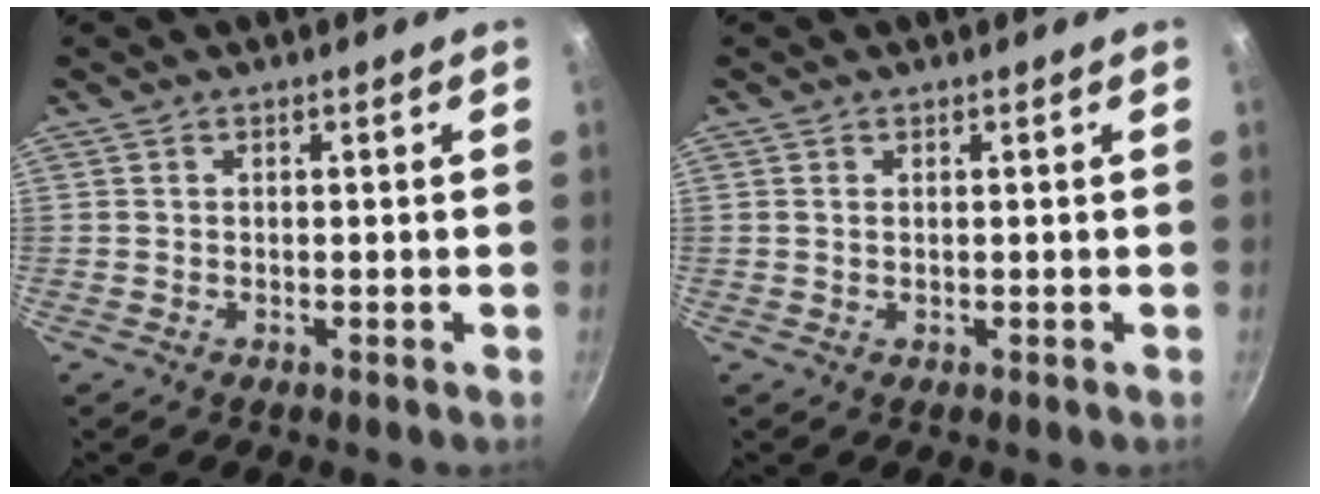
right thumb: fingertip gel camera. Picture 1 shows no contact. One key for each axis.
{"total": 0.7, "fx": 0.2, "fy": 0.3, "fz": 0.6, "tx": -0.010, "ty": 0.001, "tz": 0.004}